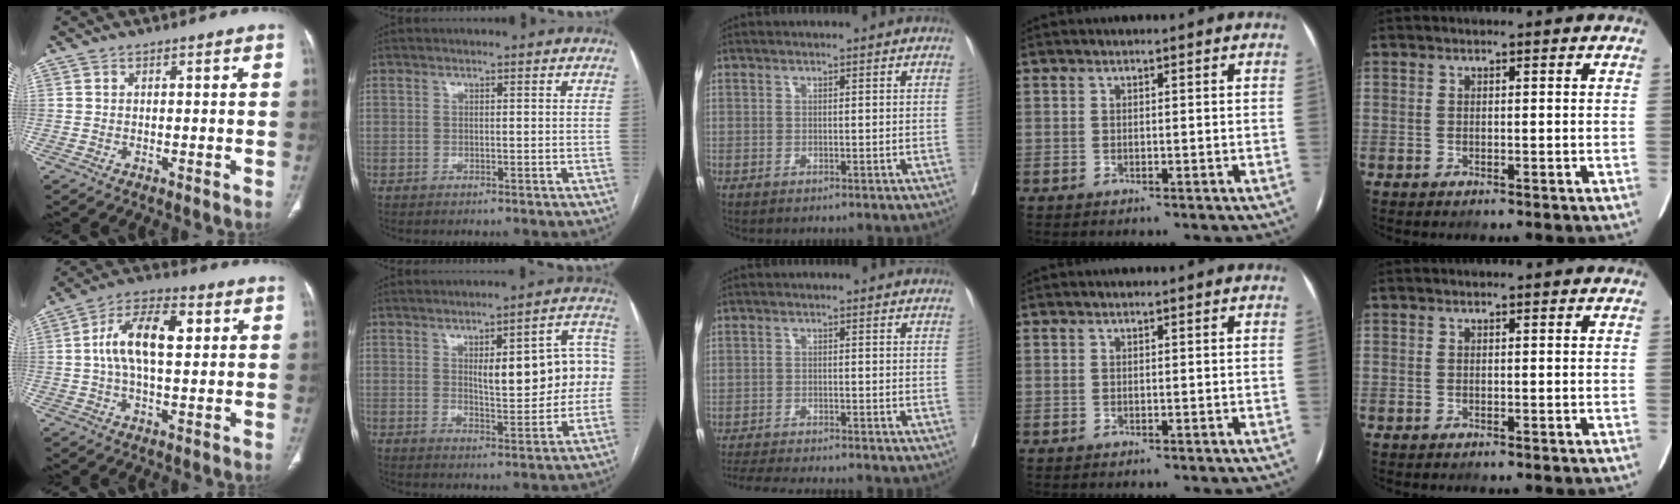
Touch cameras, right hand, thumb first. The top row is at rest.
{"thumb": {"total": 12.2, "force": [2.0, 6.0, 10.4], "torque": [-0.188, 0.021, 0.030]}, "index": {"total": 13.1, "force": [1.5, 3.9, 12.4], "torque": [-0.153, 0.029, 0.025]}, "middle": {"total": 10.1, "force": [-9.4, 0.5, 3.9], "torque": [-0.053, -0.014, -0.136]}}